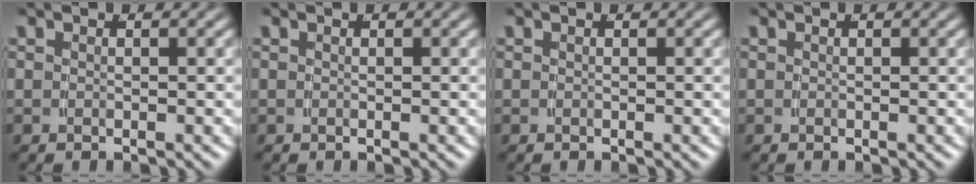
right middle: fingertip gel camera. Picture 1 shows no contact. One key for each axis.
{"total": 0.0}
{"total": 0.0}
{"total": 0.0}